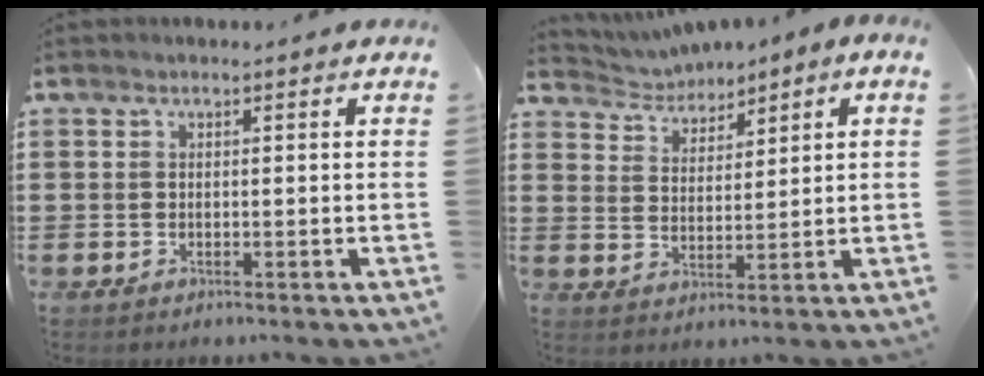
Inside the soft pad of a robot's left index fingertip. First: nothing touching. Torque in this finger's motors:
{"motor_torque": [1.11, -1.02, 0.58, 0.10]}